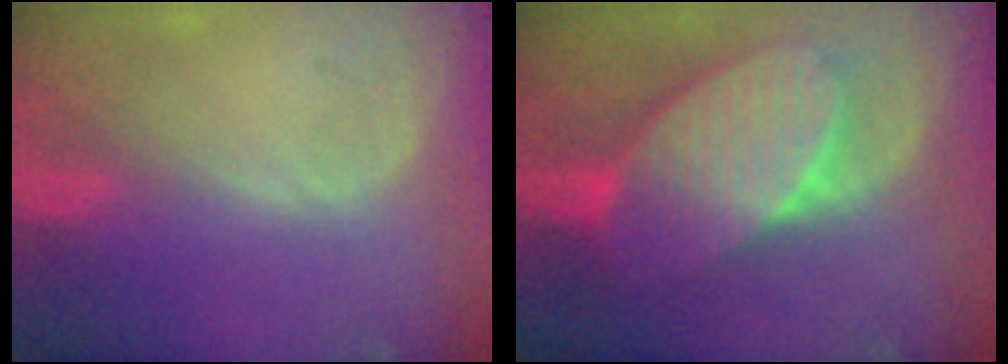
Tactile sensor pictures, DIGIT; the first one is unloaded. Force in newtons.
{"total": 10.9, "press": 10.9, "slide": 0.5}